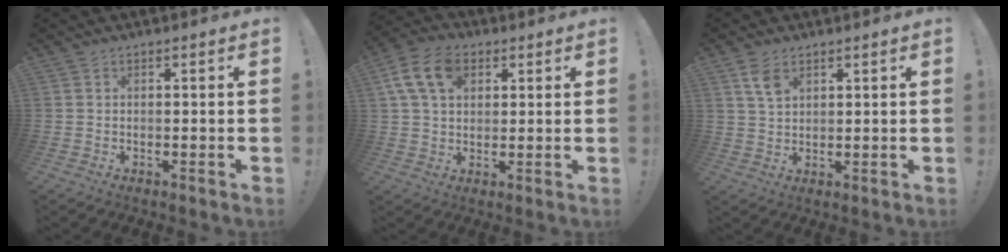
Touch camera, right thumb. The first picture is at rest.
{"total": 12.5, "force": [4.8, 8.6, 7.7], "torque": [-0.137, -0.002, 0.094]}
{"total": 5.0, "force": [2.8, 2.7, 3.2], "torque": [-0.054, -0.011, 0.052]}